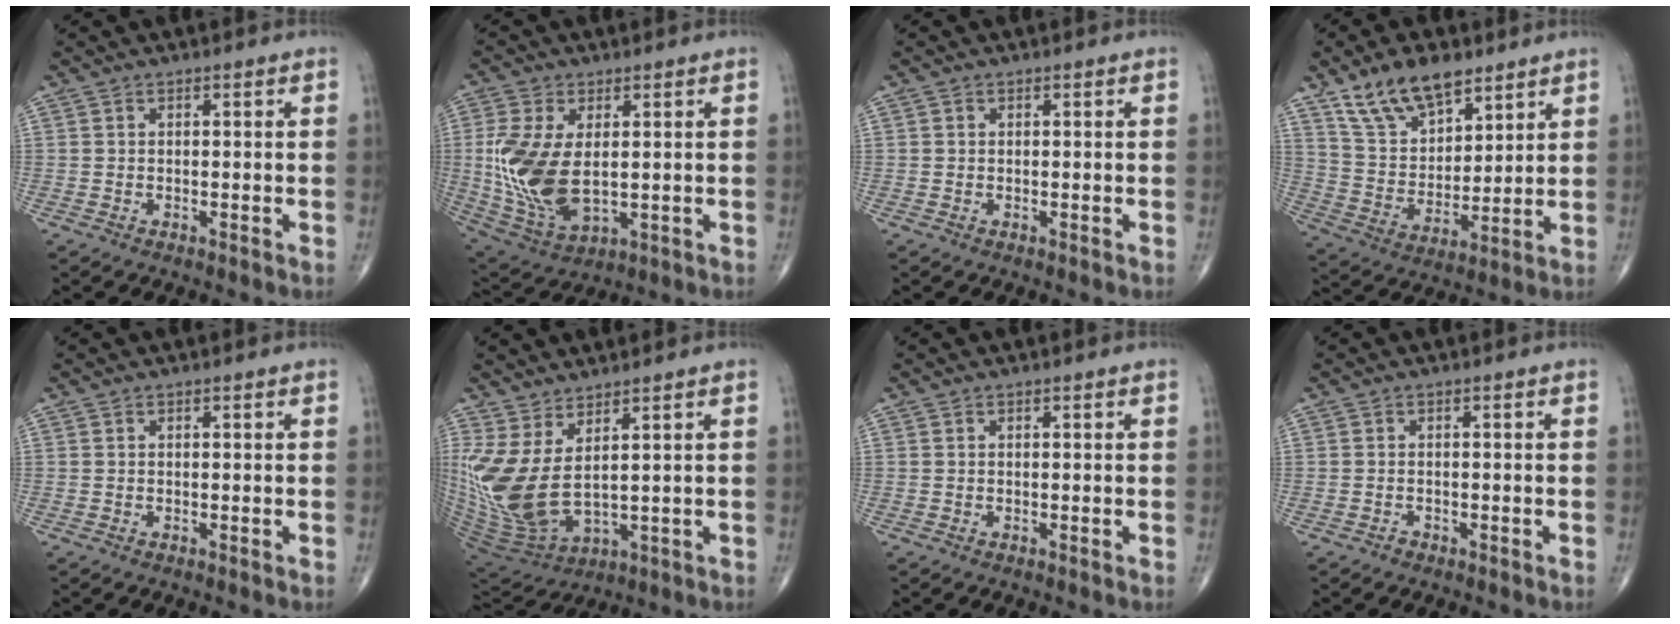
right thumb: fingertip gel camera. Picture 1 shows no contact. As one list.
[{"total": 16.3, "force": [0.5, 9.3, 13.4], "torque": [-0.283, -0.014, 0.027]}, {"total": 0.0}, {"total": 14.3, "force": [9.7, 7.2, 7.7], "torque": [-0.108, -0.045, 0.186]}, {"total": 0.0}, {"total": 13.2, "force": [3.4, 5.5, 11.5], "torque": [-0.261, -0.036, 0.090]}, {"total": 0.0}, {"total": 0.7, "force": [-0.5, 0.4, 0.1], "torque": [-0.001, 0.002, -0.011]}]